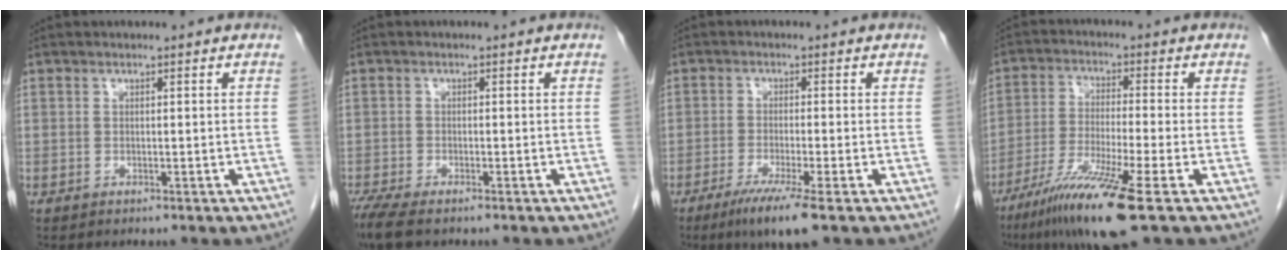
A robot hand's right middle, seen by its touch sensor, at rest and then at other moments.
{"total": 5.1, "force": [-4.0, 1.1, 3.0], "torque": [-0.060, -0.015, -0.068]}
{"total": 6.5, "force": [-4.0, -0.3, 5.0], "torque": [-0.089, -0.020, -0.072]}
{"total": 12.4, "force": [-7.3, -0.5, 10.0], "torque": [-0.196, -0.037, -0.132]}